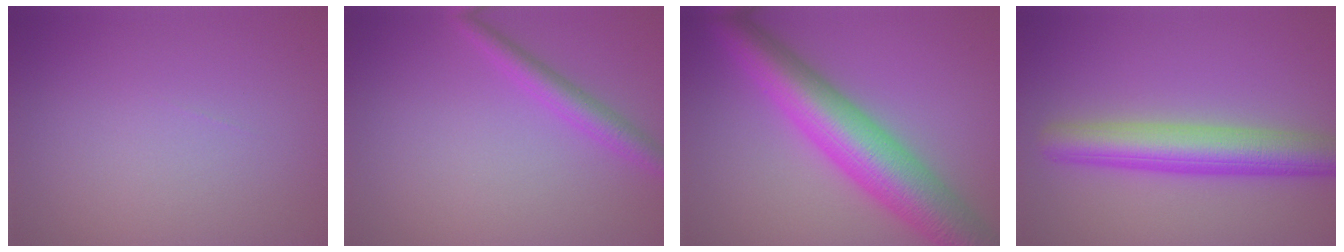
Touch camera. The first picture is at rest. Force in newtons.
{"total": 2.3, "press": 2.3, "slide": 0.1}
{"total": 9.2, "press": 9.2, "slide": 0.1}
{"total": 5.9, "press": 5.9, "slide": 0.3}